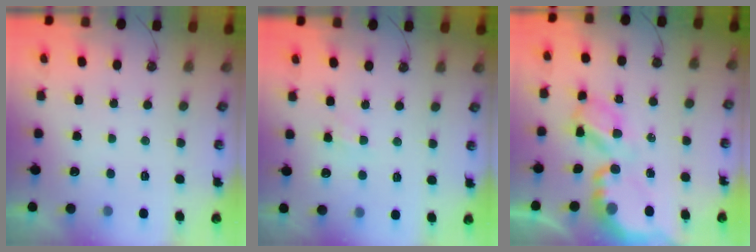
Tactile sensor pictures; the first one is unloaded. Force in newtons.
{"total": 5.0, "press": 4.9, "slide": 0.7}
{"total": 8.0, "press": 8.0, "slide": 0.4}